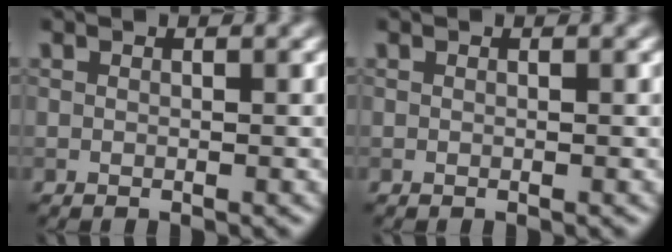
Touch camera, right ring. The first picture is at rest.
{"total": 0.0}